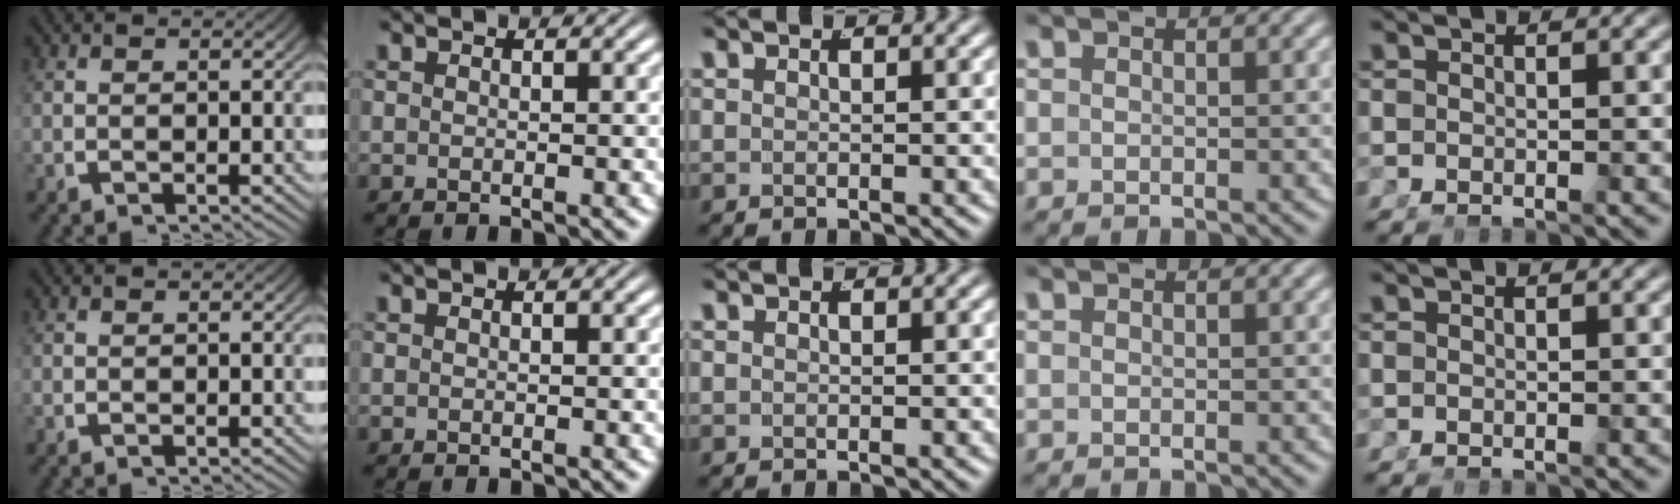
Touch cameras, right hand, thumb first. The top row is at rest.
{}